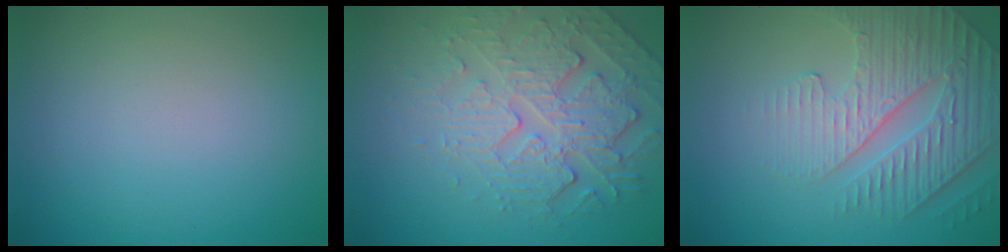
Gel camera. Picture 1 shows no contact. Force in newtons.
{"total": 4.4, "press": 4.0, "slide": 1.6}
{"total": 4.4, "press": 4.1, "slide": 1.4}